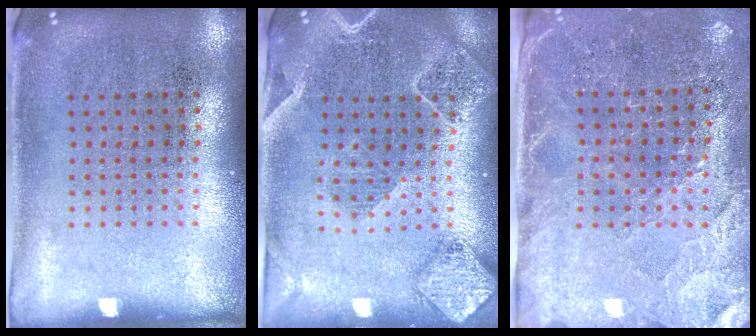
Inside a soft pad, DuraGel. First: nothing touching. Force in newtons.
{"total": 2.3, "press": 2.1, "slide": 1.0}
{"total": 2.9, "press": 2.6, "slide": 1.2}